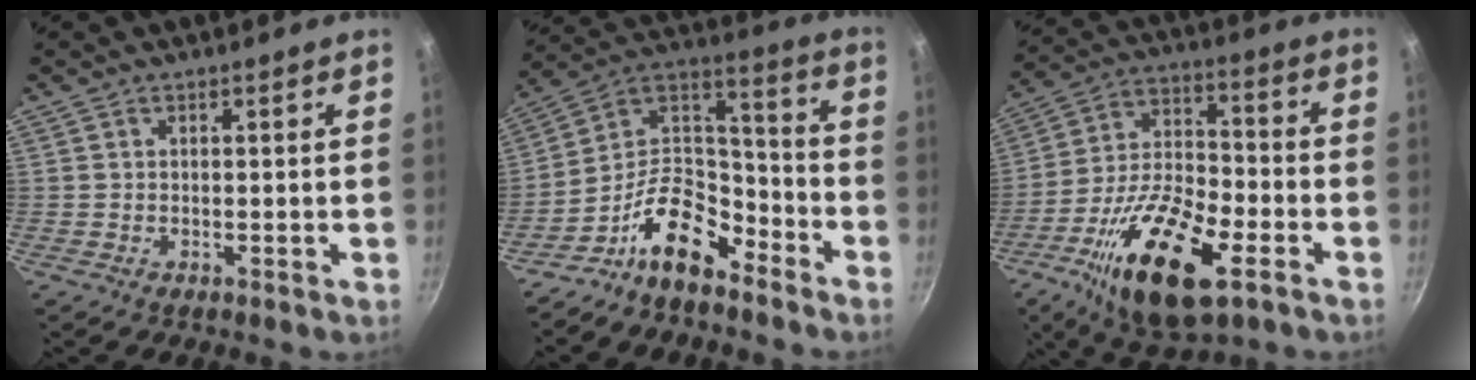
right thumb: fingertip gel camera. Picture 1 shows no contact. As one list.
[{"total": 13.9, "force": [-9.2, 6.7, 8.0], "torque": [-0.118, 0.099, -0.186]}, {"total": 21.5, "force": [-9.4, 8.8, 17.1], "torque": [-0.304, 0.026, -0.170]}]